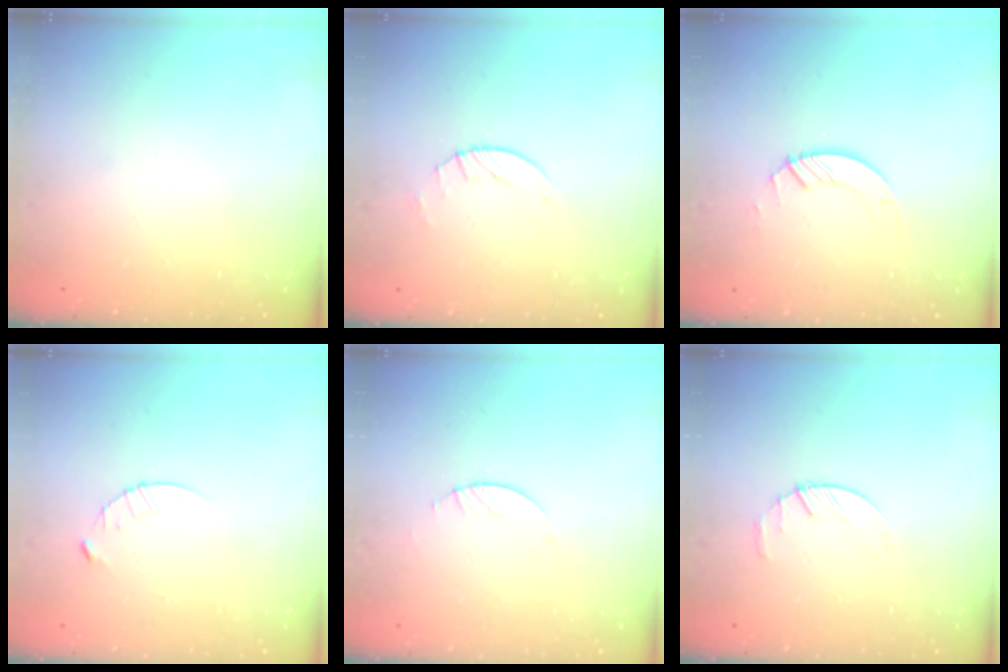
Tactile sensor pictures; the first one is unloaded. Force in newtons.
{"total": 2.6, "press": 2.6, "slide": 0.3}
{"total": 2.9, "press": 2.9, "slide": 0.3}
{"total": 3.9, "press": 3.8, "slide": 0.4}
{"total": 0.9, "press": 0.8, "slide": 0.2}
{"total": 2.4, "press": 2.3, "slide": 0.3}